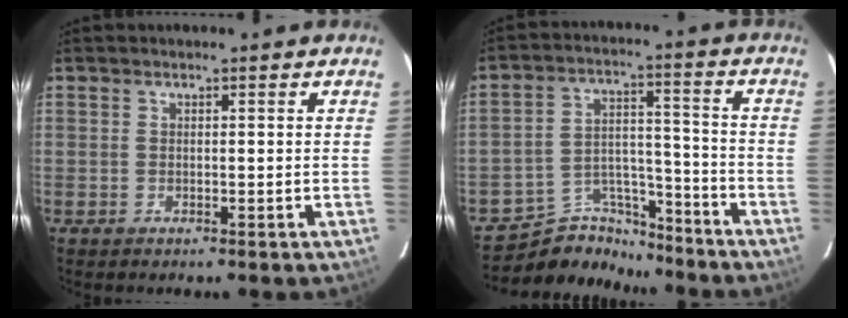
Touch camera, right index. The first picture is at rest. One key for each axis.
{"total": 11.5, "fx": -10.5, "fy": 4.5, "fz": 1.3, "tx": -0.028, "ty": 0.050, "tz": -0.172}